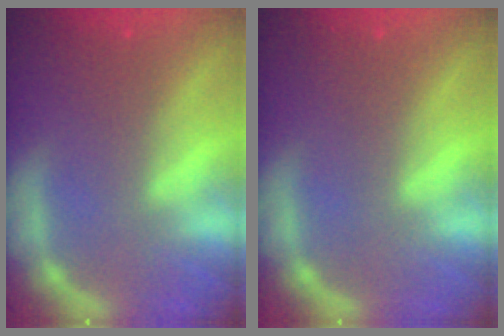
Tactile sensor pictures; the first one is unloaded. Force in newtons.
{"total": 0.0}